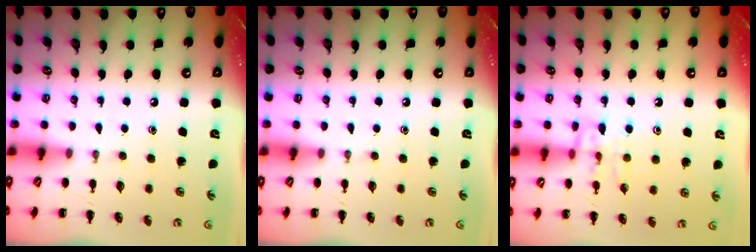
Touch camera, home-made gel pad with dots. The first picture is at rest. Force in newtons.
{"total": 0.0}
{"total": 11.0, "press": 11.0, "slide": 0.7}